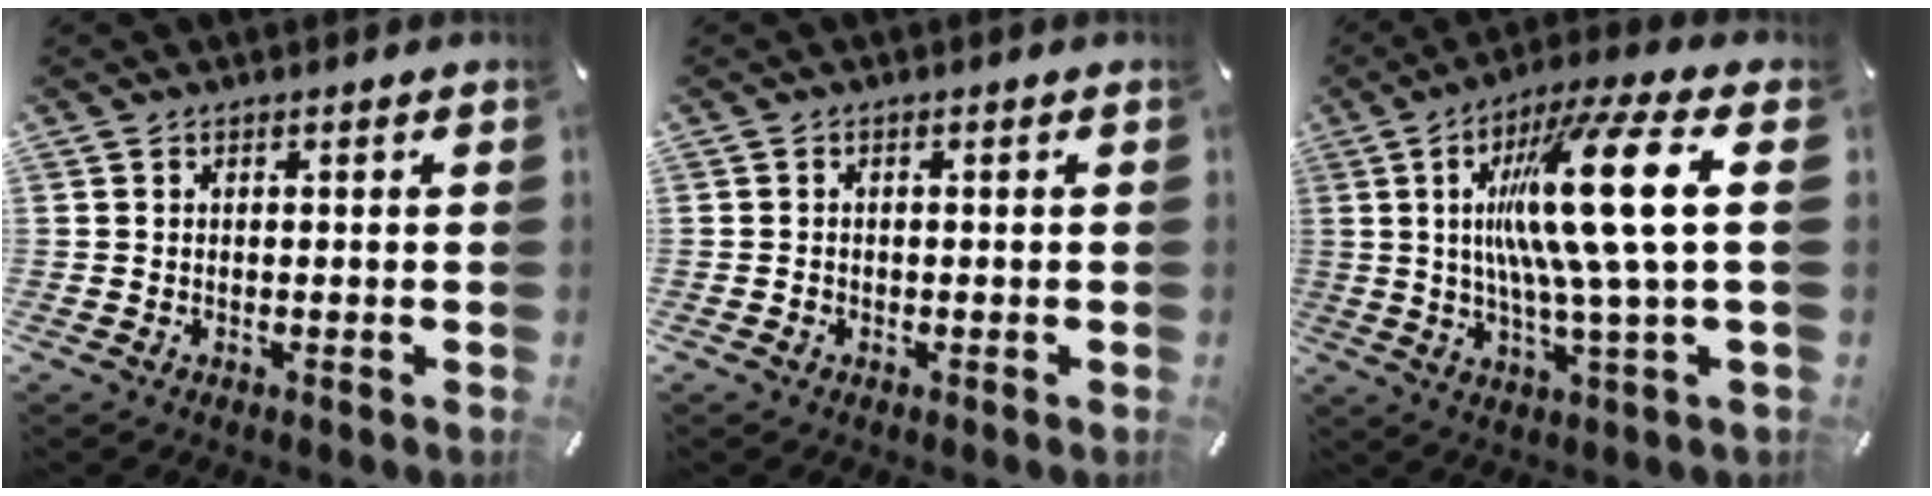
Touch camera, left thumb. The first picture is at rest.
{"total": 0.7, "force": [-0.4, 0.5, 0.0], "torque": [0.000, 0.005, -0.011]}
{"total": 20.5, "force": [3.9, 2.1, 20.0], "torque": [-0.380, -0.016, 0.035]}